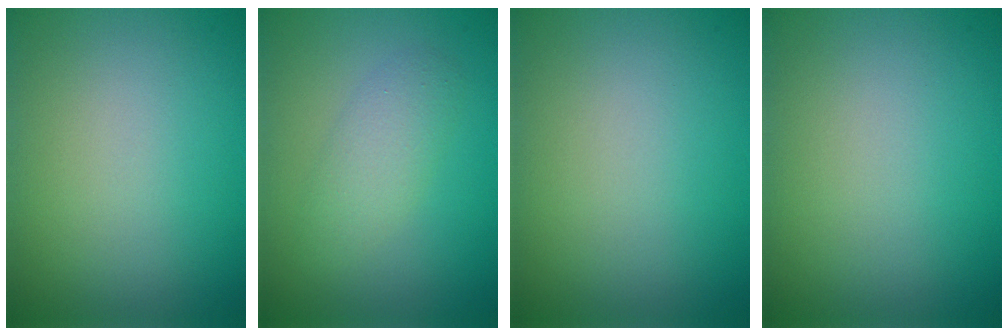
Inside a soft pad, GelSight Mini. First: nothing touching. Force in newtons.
{"total": 2.5, "press": 2.5, "slide": 0.1}
{"total": 0.0}
{"total": 0.0}